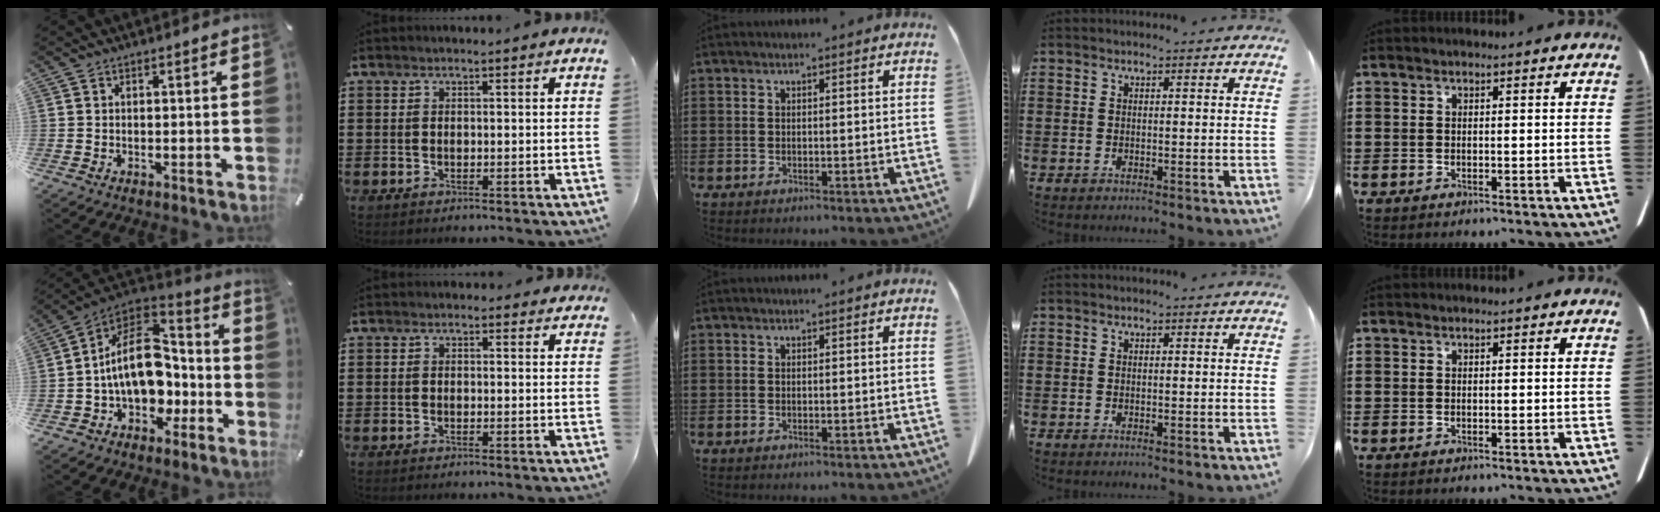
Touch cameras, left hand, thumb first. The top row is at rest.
{"thumb": {"total": 17.2, "force": [-1.1, 12.5, 11.8], "torque": [-0.211, -0.002, -0.019]}, "index": {"total": 0.8, "force": [0.5, 0.6, 0.4], "torque": [0.000, 0.003, 0.007]}}